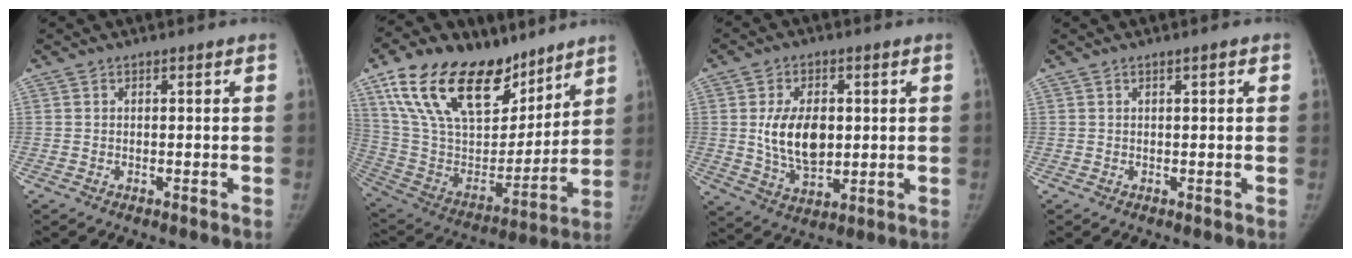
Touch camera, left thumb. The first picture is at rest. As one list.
[{"total": 28.9, "force": [18.5, 14.8, 16.5], "torque": [-0.260, -0.041, 0.328]}, {"total": 11.4, "force": [1.2, 7.2, 8.8], "torque": [-0.133, -0.016, 0.032]}, {"total": 1.0, "force": [0.5, 0.2, 0.9], "torque": [-0.012, 0.002, 0.007]}]